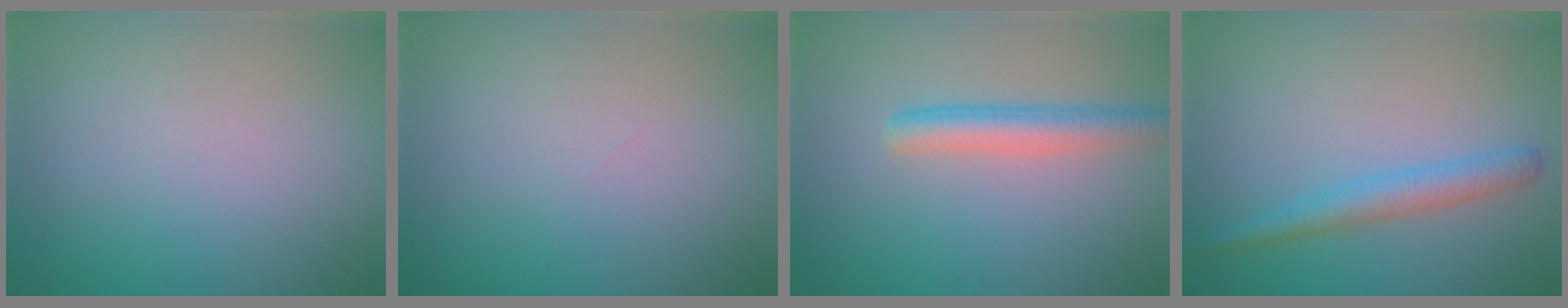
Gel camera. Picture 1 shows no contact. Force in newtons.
{"total": 0.0}
{"total": 3.3, "press": 3.3, "slide": 0.1}
{"total": 2.6, "press": 2.6, "slide": 0.1}